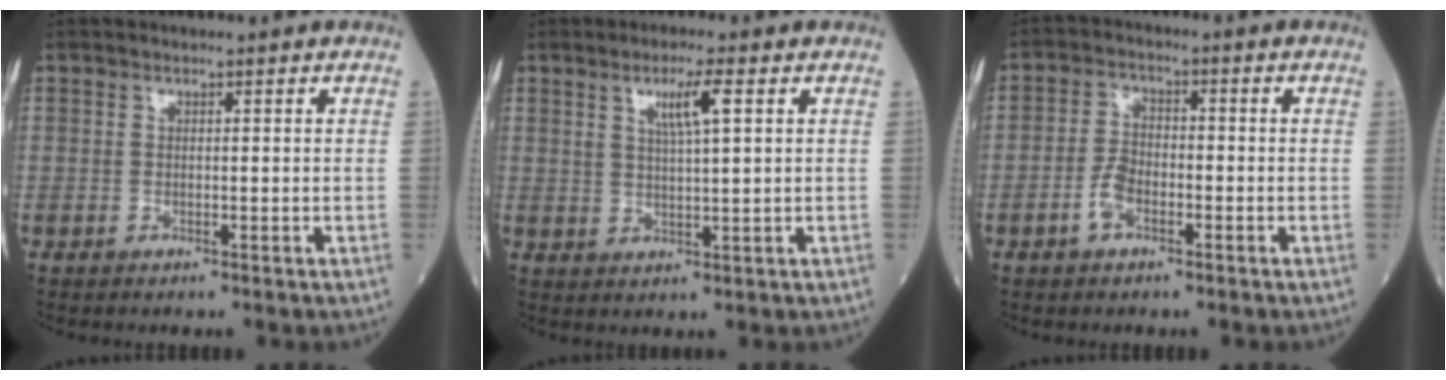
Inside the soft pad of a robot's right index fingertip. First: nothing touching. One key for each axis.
{"total": 4.8, "fx": 2.0, "fy": 0.2, "fz": 4.3, "tx": -0.079, "ty": 0.000, "tz": 0.037}
{"total": 4.2, "fx": -1.9, "fy": 2.3, "fz": 2.9, "tx": -0.062, "ty": 0.007, "tz": -0.040}